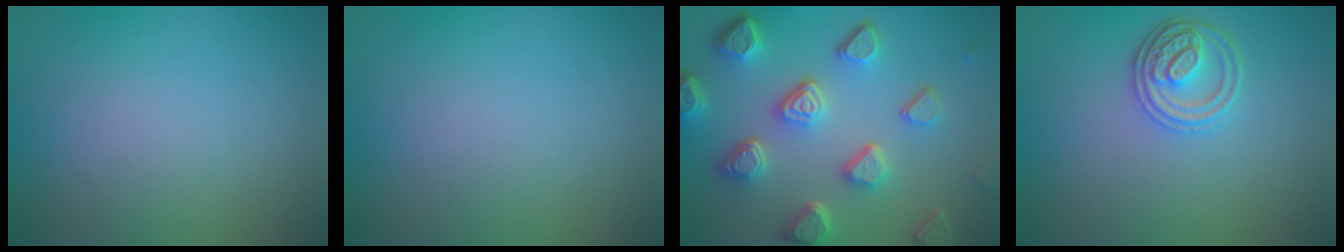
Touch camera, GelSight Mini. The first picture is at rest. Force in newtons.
{"total": 0.0}
{"total": 7.5, "press": 5.7, "slide": 4.9}
{"total": 3.0, "press": 2.8, "slide": 1.0}